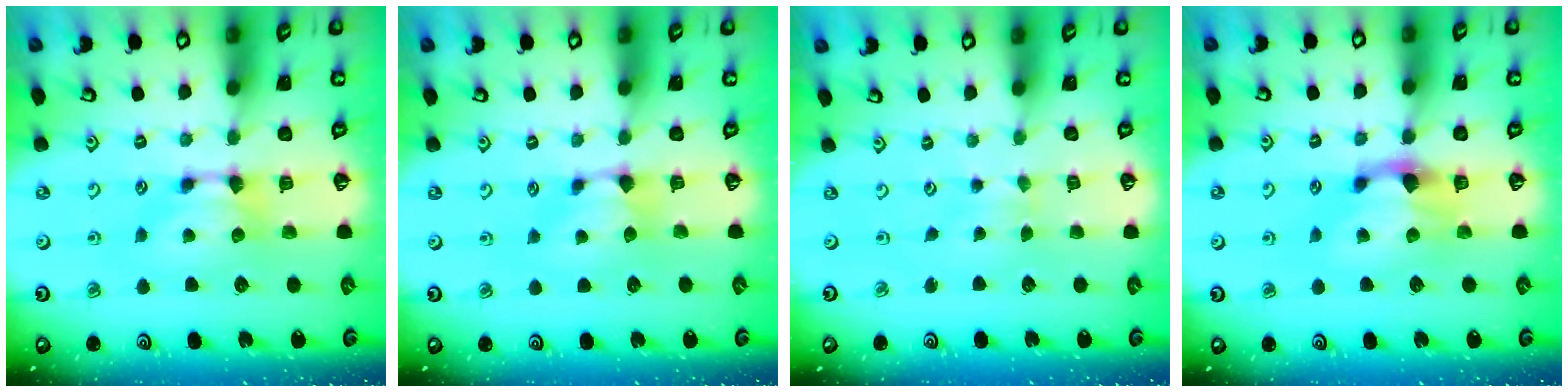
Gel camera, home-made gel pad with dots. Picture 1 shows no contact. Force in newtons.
{"total": 0.9, "press": 0.6, "slide": 0.6}
{"total": 2.0, "press": 2.0, "slide": 0.1}
{"total": 1.7, "press": 1.2, "slide": 1.3}